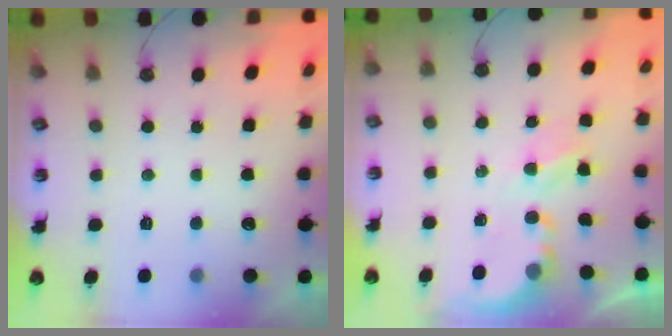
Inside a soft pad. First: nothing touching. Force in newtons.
{"total": 3.8, "press": 3.8, "slide": 0.4}